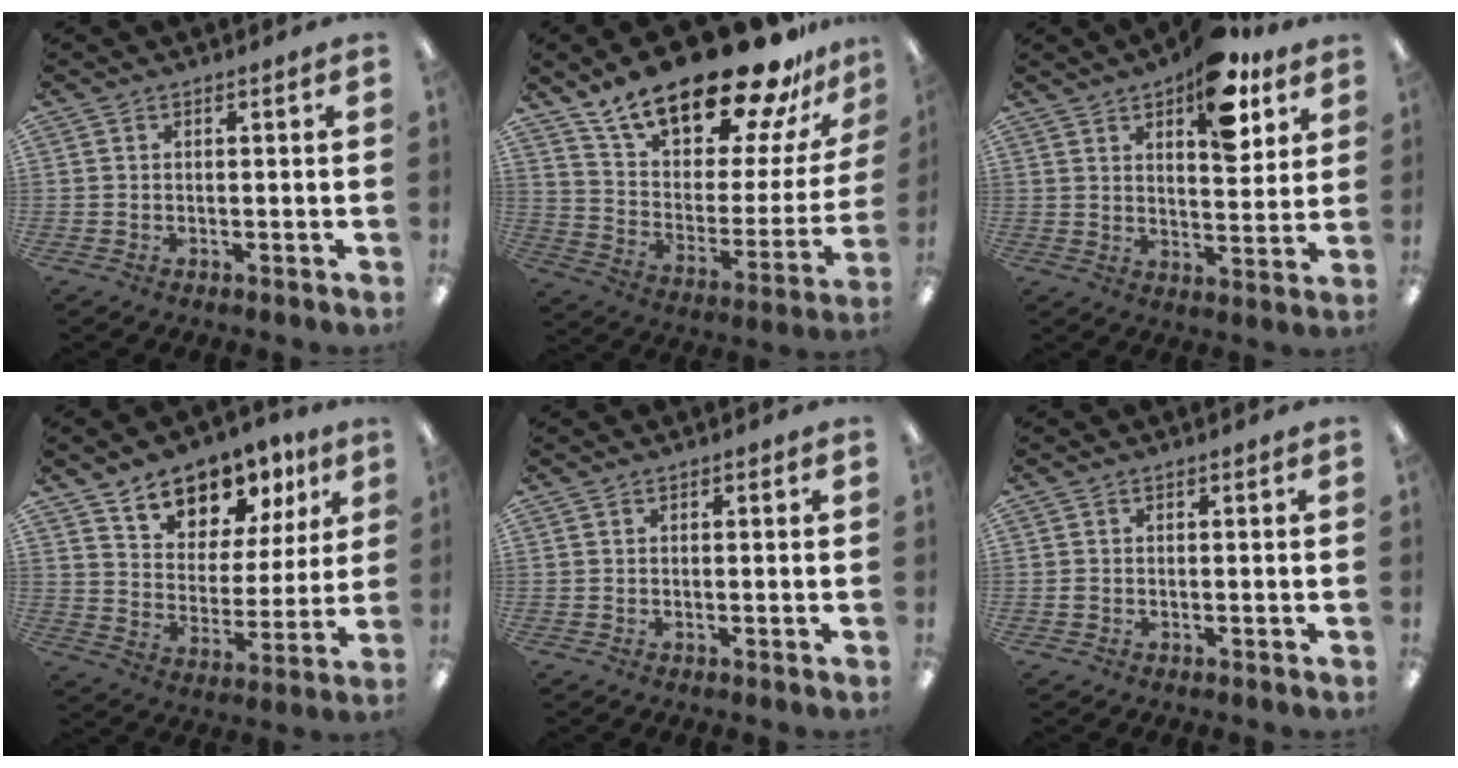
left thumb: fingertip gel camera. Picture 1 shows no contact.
{"total": 25.8, "force": [19.6, 8.6, 14.4], "torque": [-0.225, -0.139, 0.334]}
{"total": 14.2, "force": [9.0, 6.4, 9.0], "torque": [-0.115, -0.043, 0.150]}
{"total": 11.6, "force": [9.3, 6.5, 2.5], "torque": [-0.043, -0.073, 0.172]}
{"total": 0.5, "force": [0.3, 0.4, 0.2], "torque": [-0.003, 0.004, 0.005]}
{"total": 0.6, "force": [-0.2, 0.5, 0.3], "torque": [-0.005, 0.003, -0.005]}